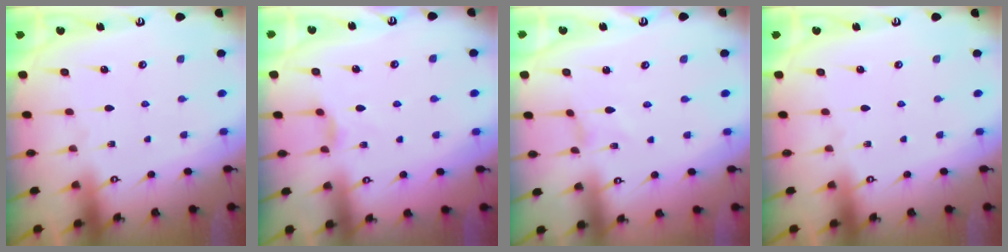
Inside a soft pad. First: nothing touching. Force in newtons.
{"total": 2.4, "press": 2.3, "slide": 0.3}
{"total": 0.7, "press": 0.6, "slide": 0.1}
{"total": 0.0}